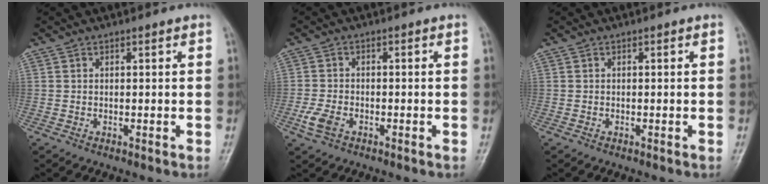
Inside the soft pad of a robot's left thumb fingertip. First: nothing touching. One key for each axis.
{"total": 3.7, "fx": -1.9, "fy": 2.2, "fz": 2.3, "tx": -0.060, "ty": 0.004, "tz": -0.039}
{"total": 0.0}